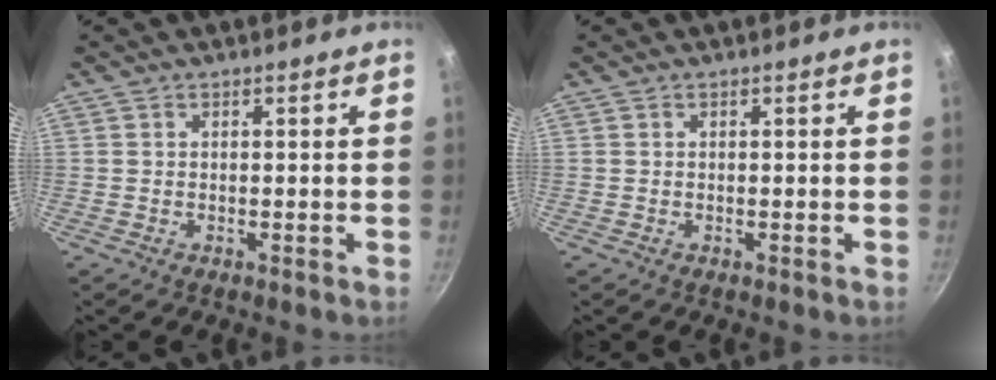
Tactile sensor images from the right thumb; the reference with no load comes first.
{"total": 0.0}